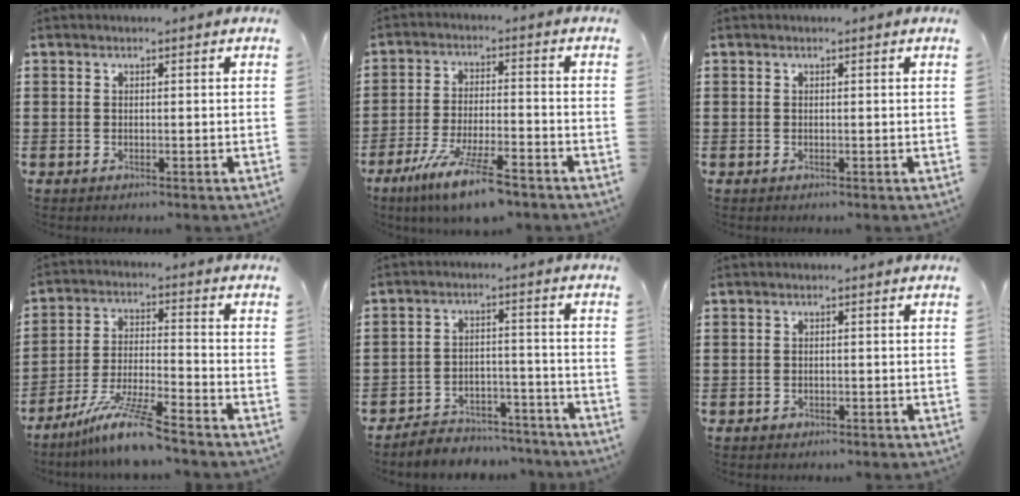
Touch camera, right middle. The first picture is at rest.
{"total": 9.5, "force": [-7.0, 1.0, 6.3], "torque": [-0.135, -0.009, -0.136]}
{"total": 0.0}
{"total": 9.4, "force": [-7.6, -0.1, 5.5], "torque": [-0.115, -0.010, -0.150]}
{"total": 5.1, "force": [-5.0, 0.9, 0.2], "torque": [-0.003, 0.014, -0.105]}
{"total": 0.7, "force": [-0.6, 0.3, 0.2], "torque": [-0.005, 0.000, -0.013]}